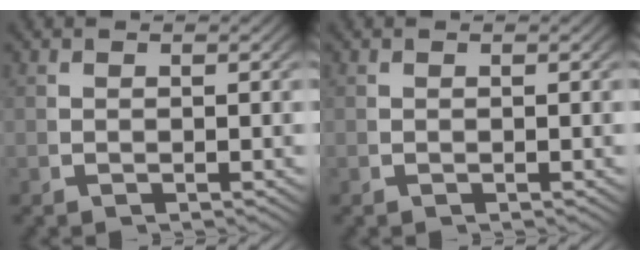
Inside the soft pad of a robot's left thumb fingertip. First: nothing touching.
{"total": 0.0}